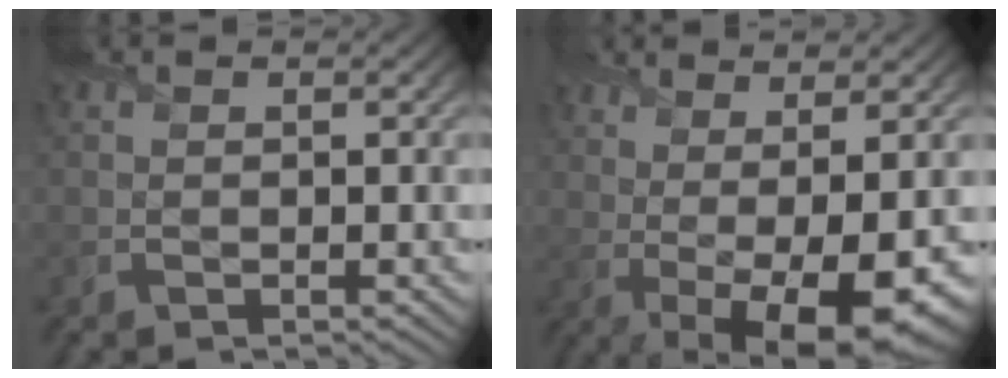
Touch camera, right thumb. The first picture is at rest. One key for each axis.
{"total": 10.6, "fx": -0.4, "fy": 3.4, "fz": 10.0, "tx": -0.116, "ty": 0.019, "tz": 0.020}